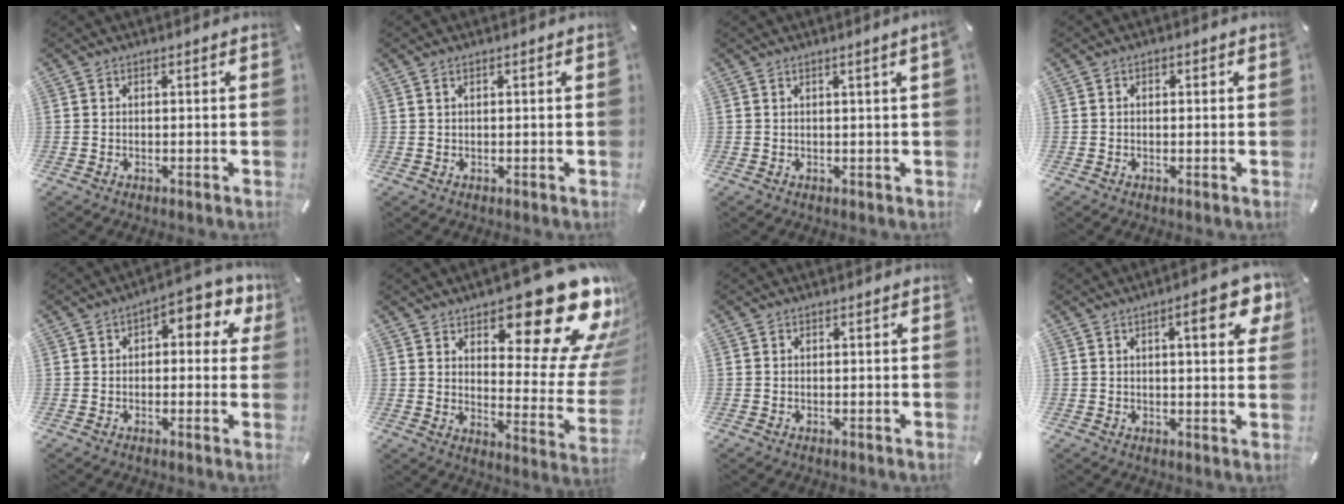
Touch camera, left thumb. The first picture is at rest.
{"total": 0.8, "force": [0.4, 0.3, 0.6], "torque": [-0.011, 0.002, 0.006]}
{"total": 1.6, "force": [0.8, -0.2, 1.4], "torque": [-0.026, -0.003, 0.013]}
{"total": 1.1, "force": [0.0, 0.9, 0.6], "torque": [-0.003, 0.003, -0.003]}
{"total": 6.0, "force": [1.4, 3.4, 4.7], "torque": [-0.055, -0.006, 0.014]}
{"total": 23.6, "force": [15.7, 8.6, 15.4], "torque": [-0.180, -0.120, 0.249]}
{"total": 0.0}
{"total": 9.3, "force": [4.5, 3.2, 7.5], "torque": [-0.101, -0.009, 0.069]}